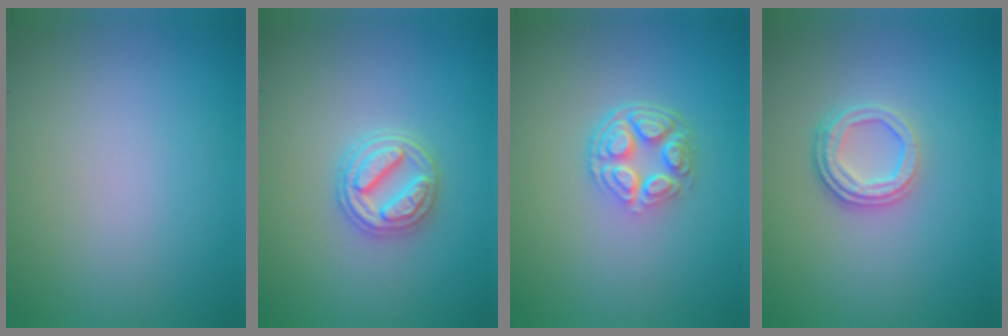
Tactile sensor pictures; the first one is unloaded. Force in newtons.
{"total": 3.6, "press": 3.3, "slide": 1.4}
{"total": 4.7, "press": 3.3, "slide": 3.3}
{"total": 3.5, "press": 2.6, "slide": 2.3}